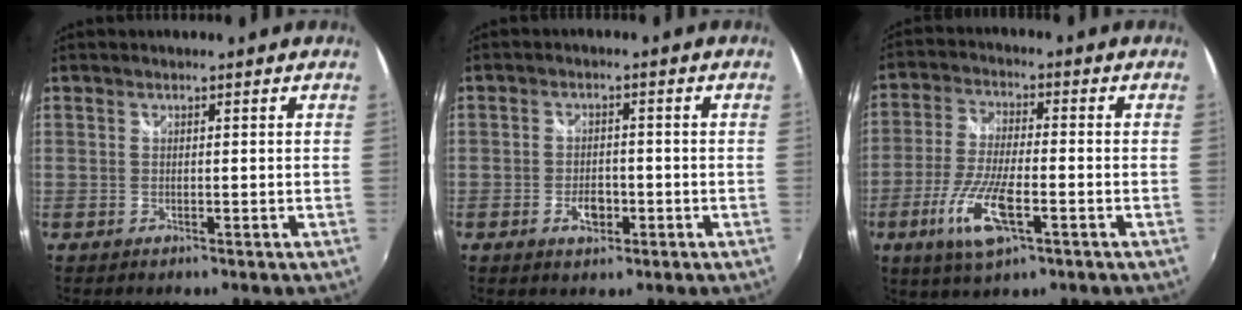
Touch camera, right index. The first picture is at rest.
{"total": 3.8, "force": [-1.6, 2.3, 2.6], "torque": [-0.052, 0.000, -0.027]}
{"total": 11.3, "force": [-4.8, 3.2, 9.8], "torque": [-0.209, -0.014, -0.091]}